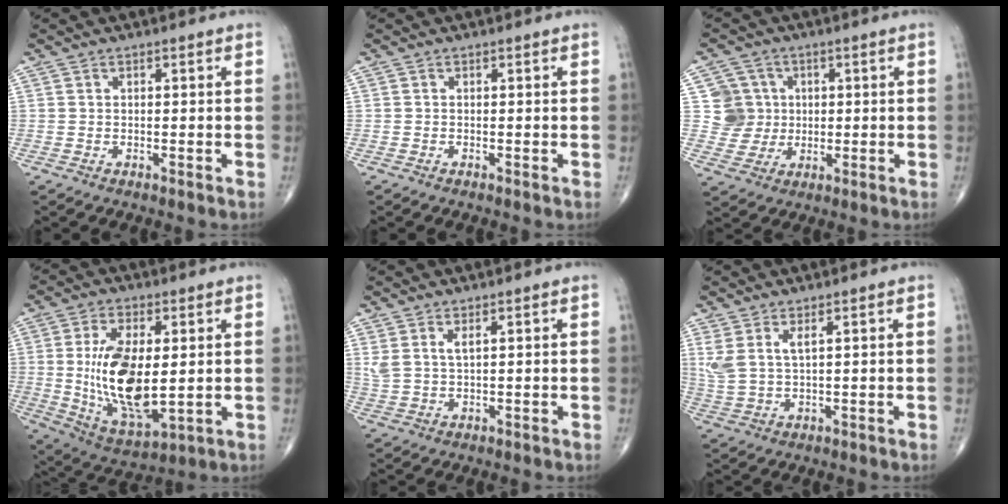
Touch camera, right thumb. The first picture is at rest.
{"total": 0.0}
{"total": 7.1, "force": [1.1, 7.0, 0.8], "torque": [0.023, 0.006, 0.018]}
{"total": 16.9, "force": [0.8, 7.8, 14.9], "torque": [-0.271, -0.022, 0.028]}
{"total": 3.4, "force": [1.7, 1.1, 2.8], "torque": [-0.065, -0.004, 0.042]}
{"total": 5.1, "force": [2.3, 1.7, 4.2], "torque": [-0.109, -0.010, 0.057]}